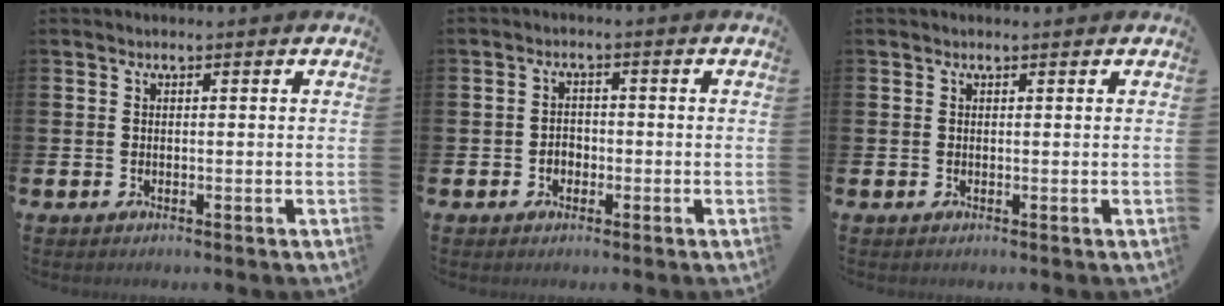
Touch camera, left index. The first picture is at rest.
{"total": 1.9, "force": [-0.7, 1.7, 0.7], "torque": [-0.007, 0.001, -0.019]}
{"total": 0.0}